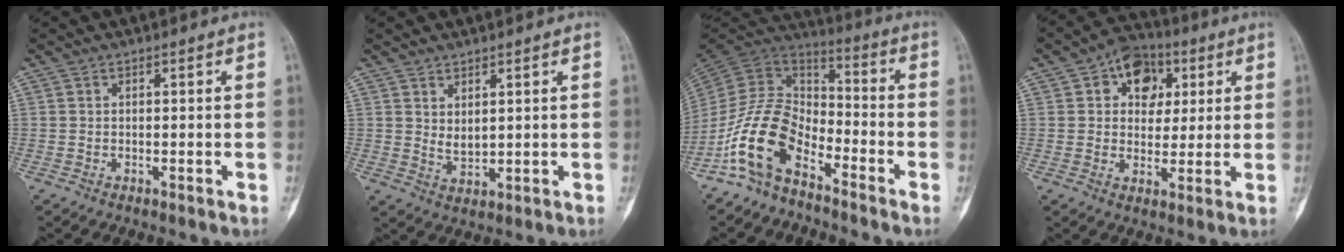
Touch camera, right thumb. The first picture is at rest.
{"total": 3.1, "force": [1.4, 1.6, 2.3], "torque": [-0.037, -0.019, 0.033]}
{"total": 13.9, "force": [-8.3, 7.6, 8.2], "torque": [-0.150, 0.078, -0.176]}
{"total": 10.4, "force": [3.8, 7.7, 5.9], "torque": [-0.040, -0.001, 0.053]}